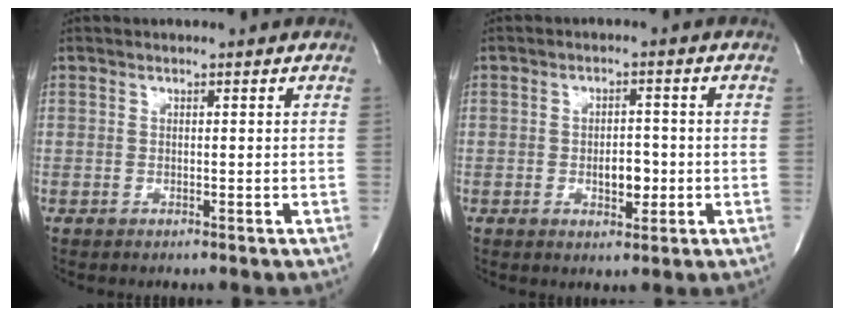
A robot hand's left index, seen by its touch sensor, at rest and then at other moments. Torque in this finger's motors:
{"motor_torque": [0.12, -0.03, 0.06, 0.03]}